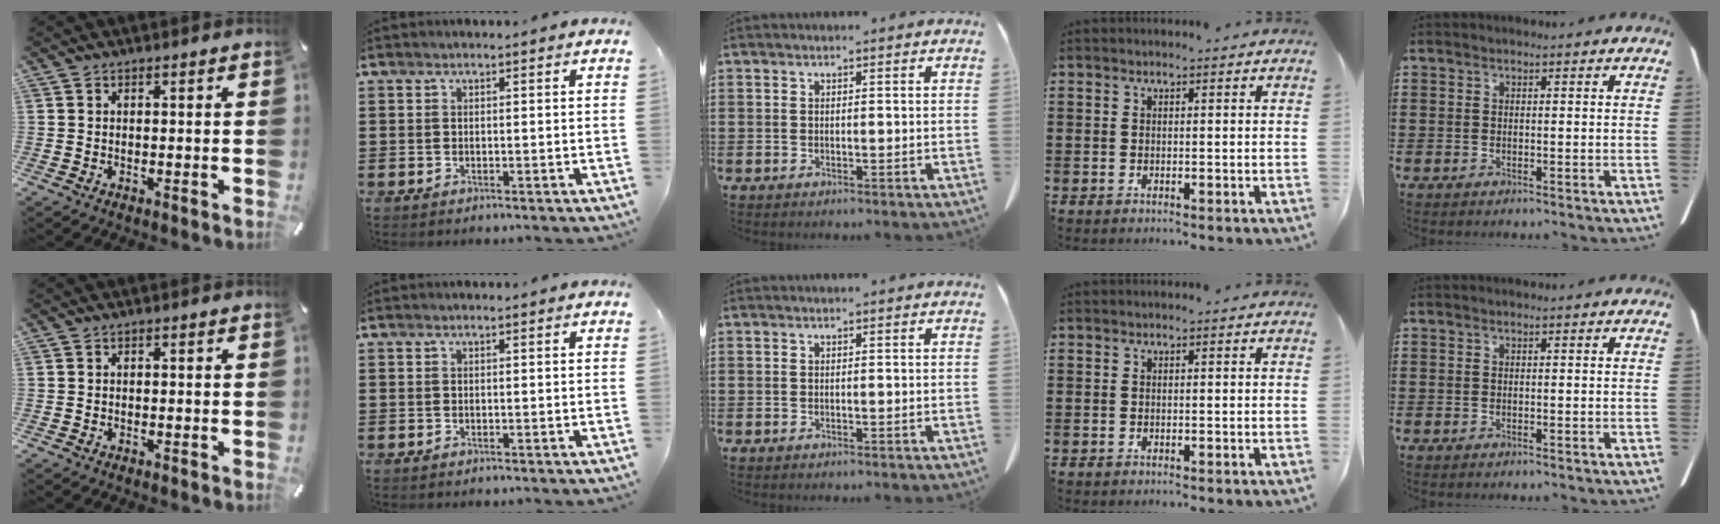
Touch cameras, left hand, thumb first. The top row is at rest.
{}